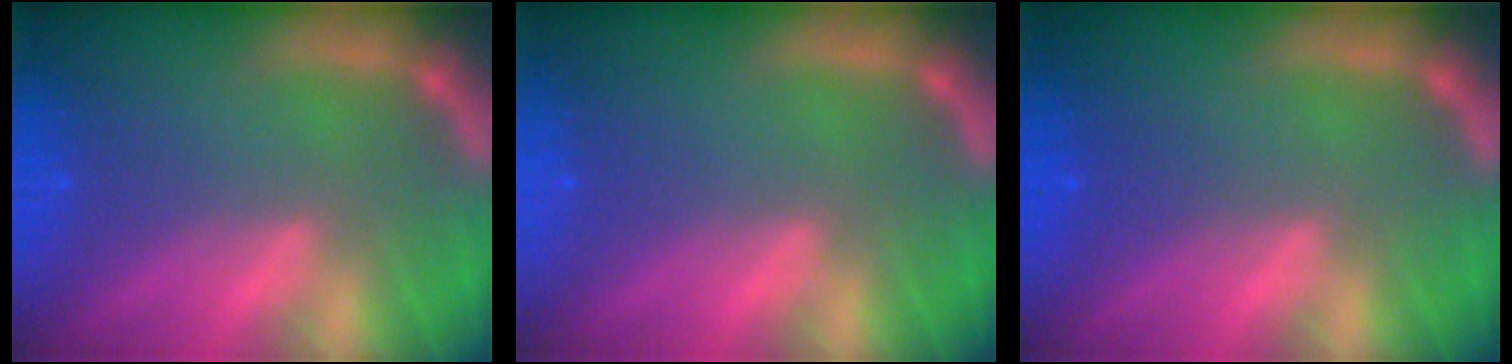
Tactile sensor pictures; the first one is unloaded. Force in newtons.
{"total": 0.0}
{"total": 0.9}